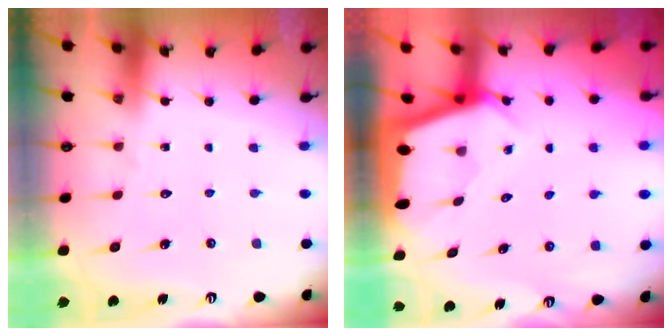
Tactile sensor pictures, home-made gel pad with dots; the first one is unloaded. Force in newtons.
{"total": 2.6, "press": 2.6, "slide": 0.2}